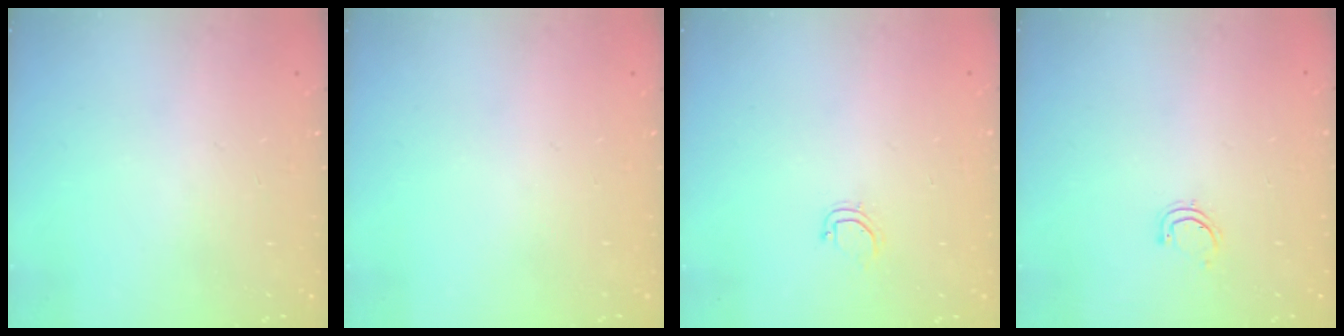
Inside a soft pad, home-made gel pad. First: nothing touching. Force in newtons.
{"total": 0.0}
{"total": 4.6, "press": 4.6, "slide": 0.4}
{"total": 3.8, "press": 3.5, "slide": 1.6}